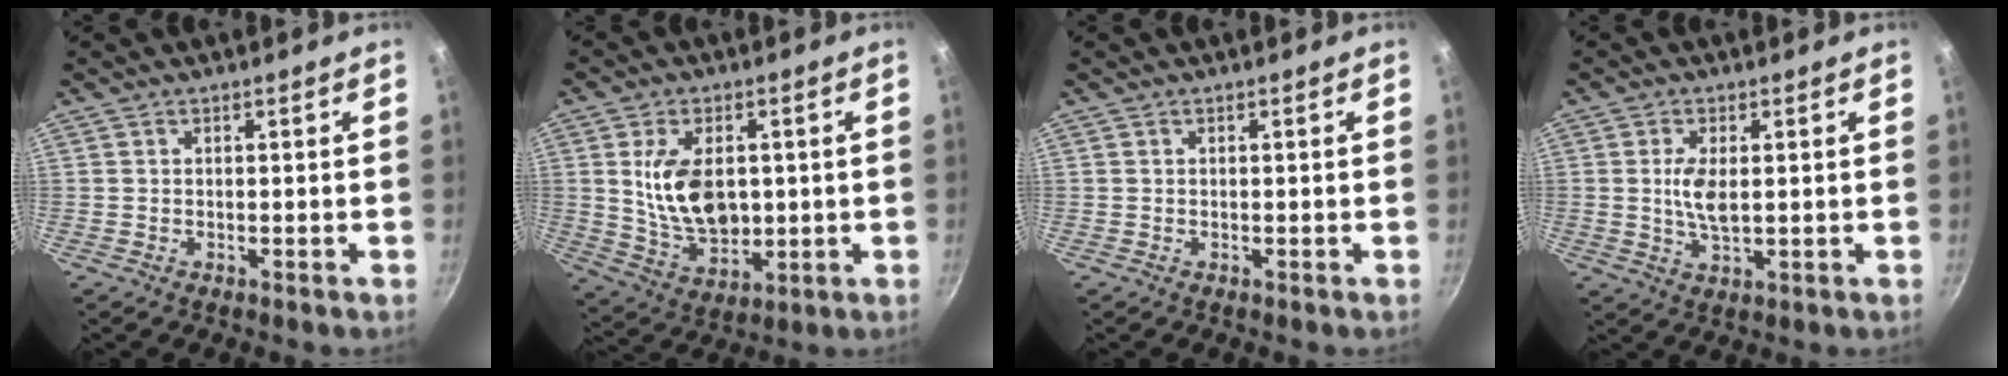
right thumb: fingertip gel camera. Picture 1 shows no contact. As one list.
[{"total": 12.7, "force": [1.4, 8.0, 9.7], "torque": [-0.155, -0.020, 0.037]}, {"total": 0.0}, {"total": 5.2, "force": [0.6, 2.3, 4.6], "torque": [-0.093, -0.005, 0.014]}]